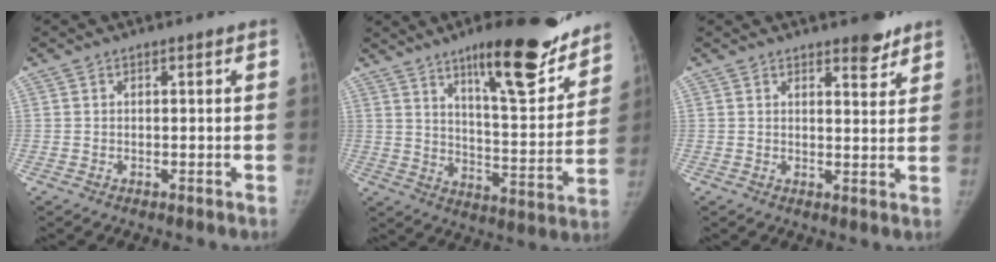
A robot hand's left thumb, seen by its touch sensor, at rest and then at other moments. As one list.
[{"total": 21.6, "force": [14.7, 5.6, 14.9], "torque": [-0.174, -0.082, 0.223]}, {"total": 4.7, "force": [3.6, 1.6, 2.6], "torque": [-0.018, -0.025, 0.048]}]